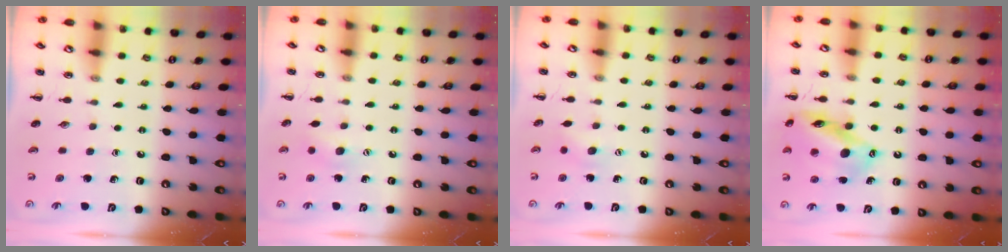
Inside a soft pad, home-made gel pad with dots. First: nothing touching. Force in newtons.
{"total": 7.1, "press": 6.9, "slide": 1.7}
{"total": 4.4, "press": 4.3, "slide": 1.0}
{"total": 16.3, "press": 16.1, "slide": 2.9}